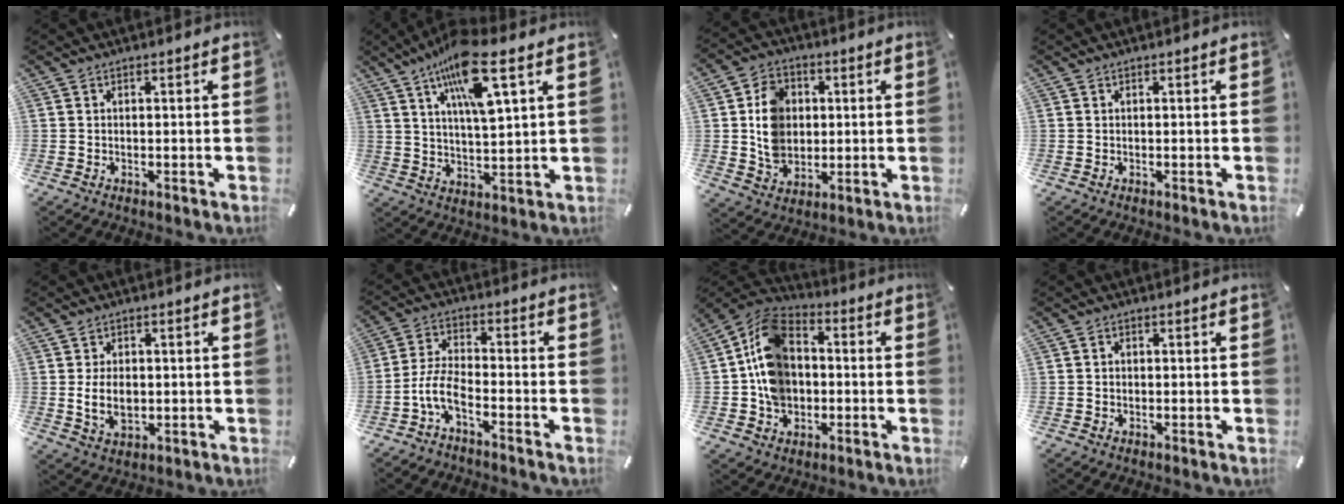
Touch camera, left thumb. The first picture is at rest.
{"total": 14.7, "force": [8.3, 3.6, 11.6], "torque": [-0.222, -0.026, 0.136]}
{"total": 10.1, "force": [1.0, 8.7, 5.0], "torque": [-0.091, 0.009, 0.019]}
{"total": 0.0}
{"total": 6.7, "force": [-0.2, 4.6, 5.0], "torque": [-0.101, -0.006, -0.009]}
{"total": 7.4, "force": [-4.4, 2.9, 5.2], "torque": [-0.119, 0.005, -0.082]}
{"total": 12.6, "force": [-0.5, 10.7, 6.8], "torque": [-0.150, 0.023, -0.010]}
{"total": 1.0, "force": [-0.1, 0.8, 0.5], "torque": [-0.010, 0.006, -0.004]}